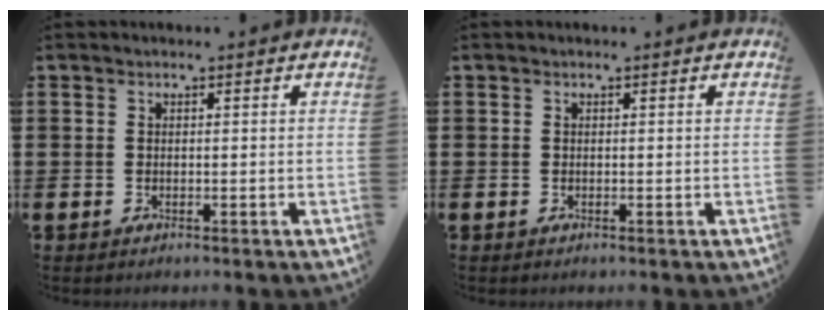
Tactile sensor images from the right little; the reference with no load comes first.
{"total": 0.0}